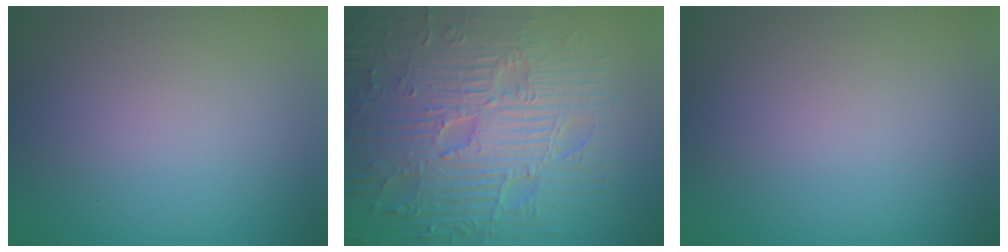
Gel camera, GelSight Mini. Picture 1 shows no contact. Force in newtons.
{"total": 12.0, "press": 7.8, "slide": 9.1}
{"total": 0.0}